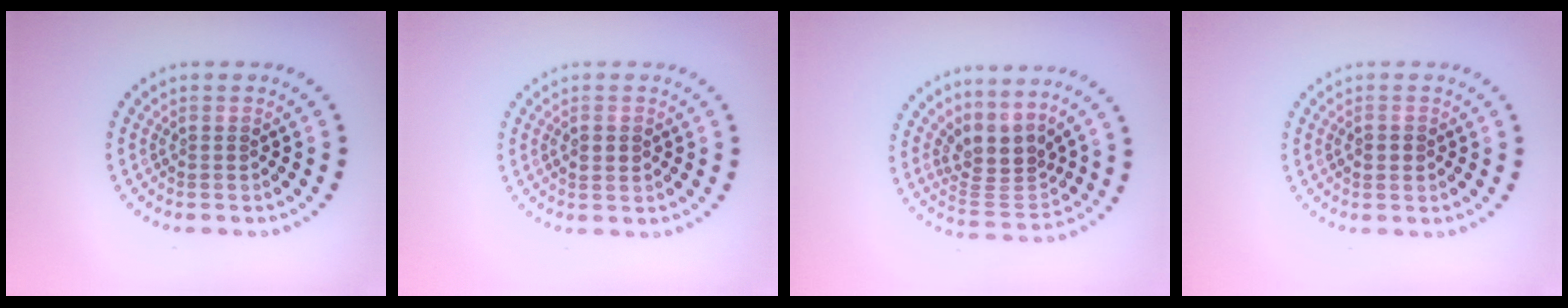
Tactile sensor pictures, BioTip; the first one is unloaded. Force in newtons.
{"total": 1.8, "press": 1.8, "slide": 0.2}
{"total": 3.4, "press": 2.4, "slide": 2.3}
{"total": 1.3, "press": 1.3, "slide": 0.1}